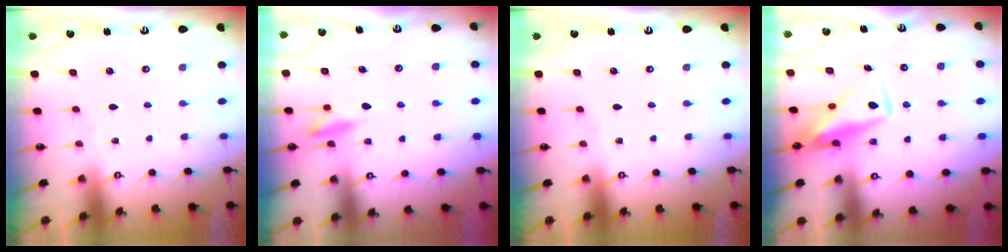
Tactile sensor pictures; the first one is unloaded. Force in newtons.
{"total": 8.5, "press": 8.4, "slide": 1.3}
{"total": 0.0}
{"total": 11.0, "press": 10.9, "slide": 0.9}